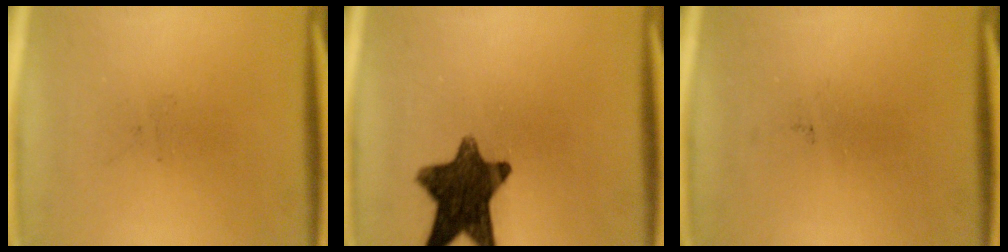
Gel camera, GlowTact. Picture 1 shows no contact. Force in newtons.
{"total": 12.0}
{"total": 0.0}